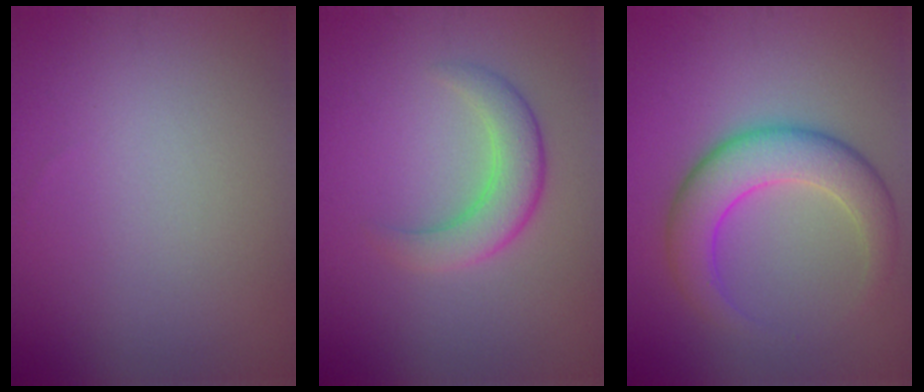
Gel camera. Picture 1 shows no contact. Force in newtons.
{"total": 3.7, "press": 3.7, "slide": 0.3}
{"total": 5.9, "press": 5.9, "slide": 0.2}